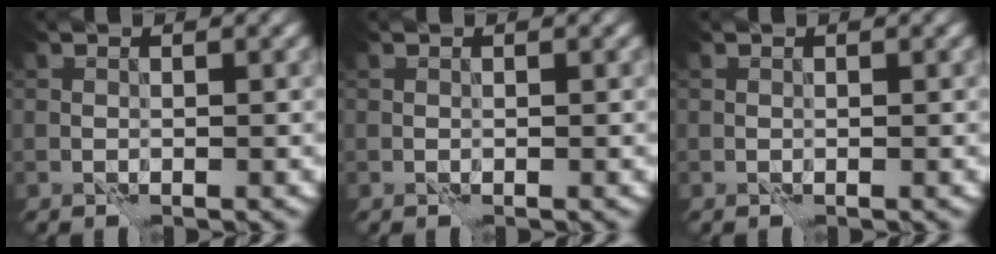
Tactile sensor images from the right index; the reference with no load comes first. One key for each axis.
{"total": 0.0}
{"total": 0.0}